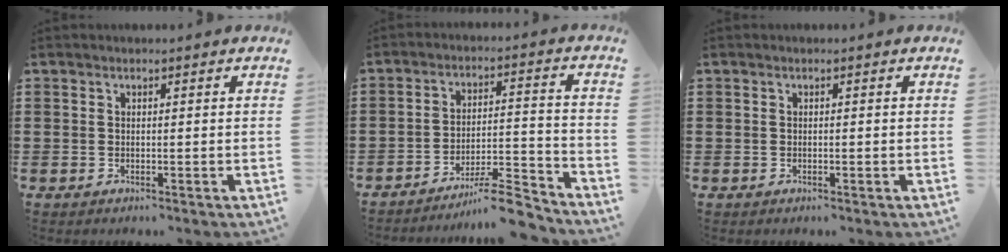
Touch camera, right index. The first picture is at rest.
{"total": 8.5, "force": [-7.6, 0.6, 3.7], "torque": [-0.048, 0.017, -0.144]}
{"total": 0.0}